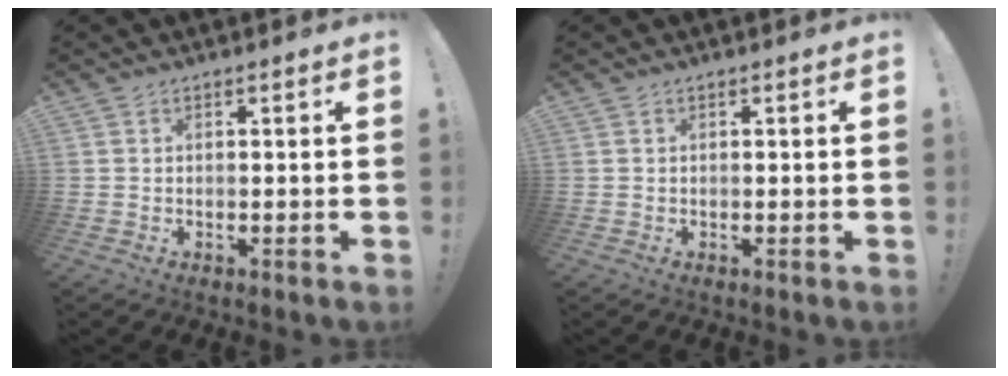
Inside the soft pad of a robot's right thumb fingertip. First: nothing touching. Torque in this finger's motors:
{"motor_torque": [0.00, 0.00, -0.01, 0.00, 0.00]}